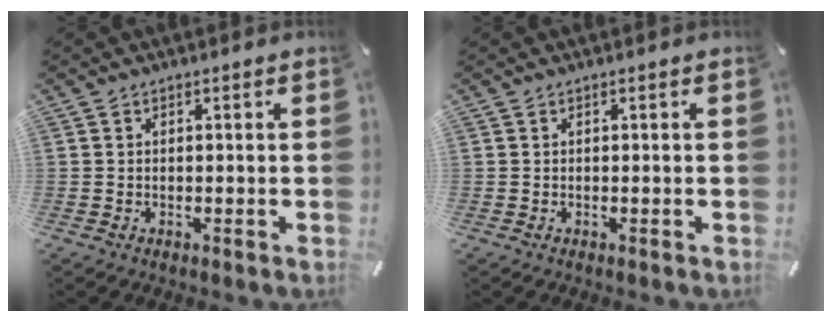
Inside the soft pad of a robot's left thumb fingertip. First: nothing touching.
{"total": 0.0}